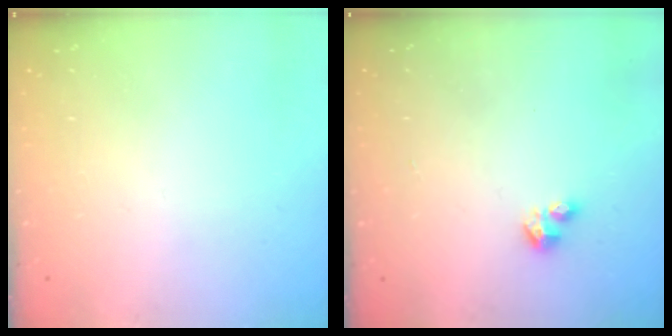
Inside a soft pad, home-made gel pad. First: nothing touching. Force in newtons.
{"total": 2.9, "press": 2.8, "slide": 0.6}